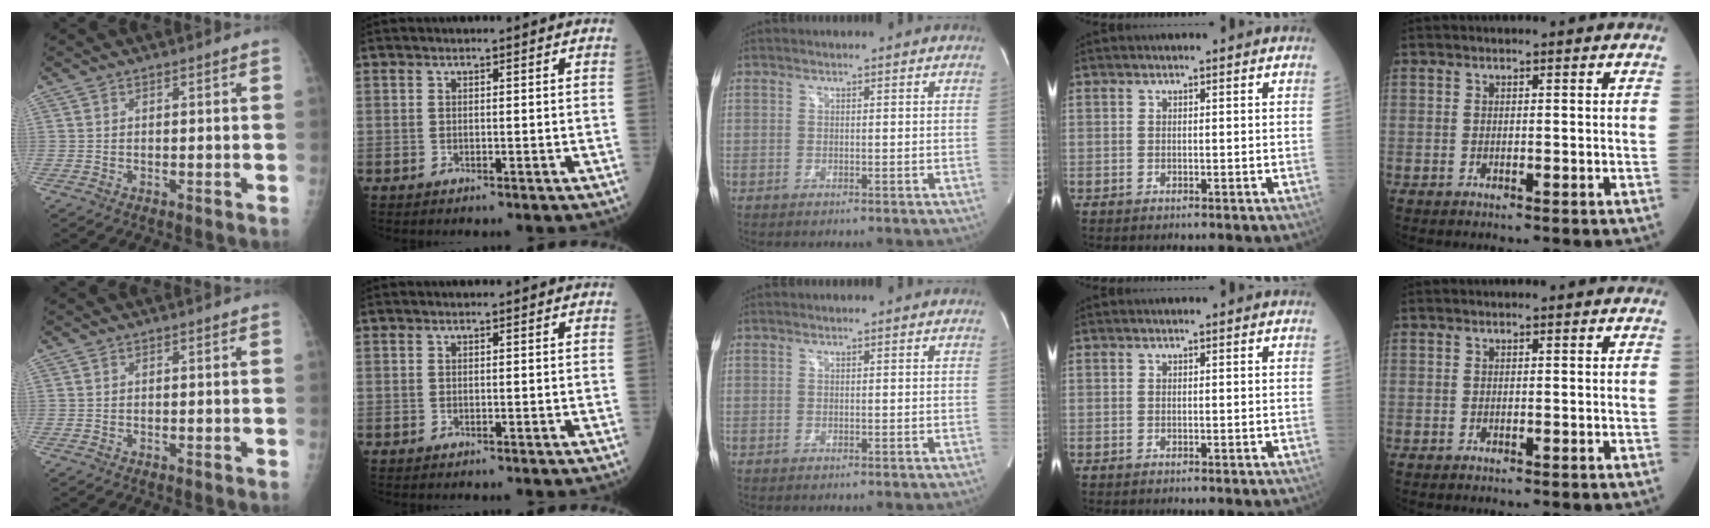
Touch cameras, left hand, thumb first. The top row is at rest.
{}